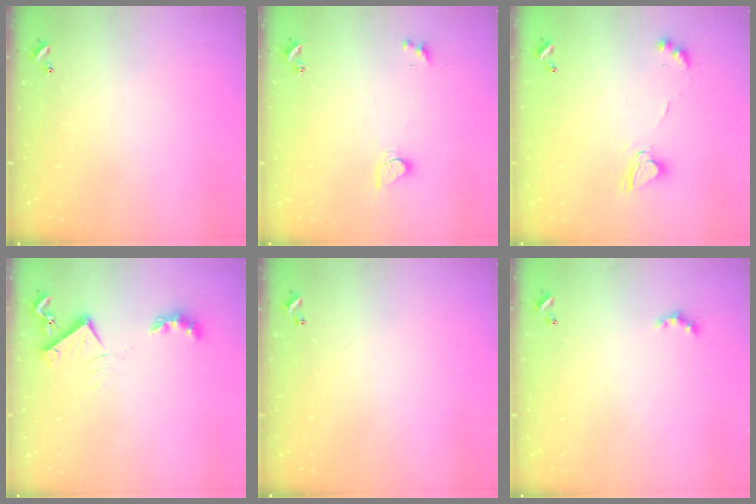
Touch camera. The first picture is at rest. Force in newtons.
{"total": 2.5, "press": 2.5, "slide": 0.5}
{"total": 7.0, "press": 7.0, "slide": 0.2}
{"total": 7.1, "press": 7.0, "slide": 1.1}
{"total": 0.0}
{"total": 2.4, "press": 2.4, "slide": 0.6}